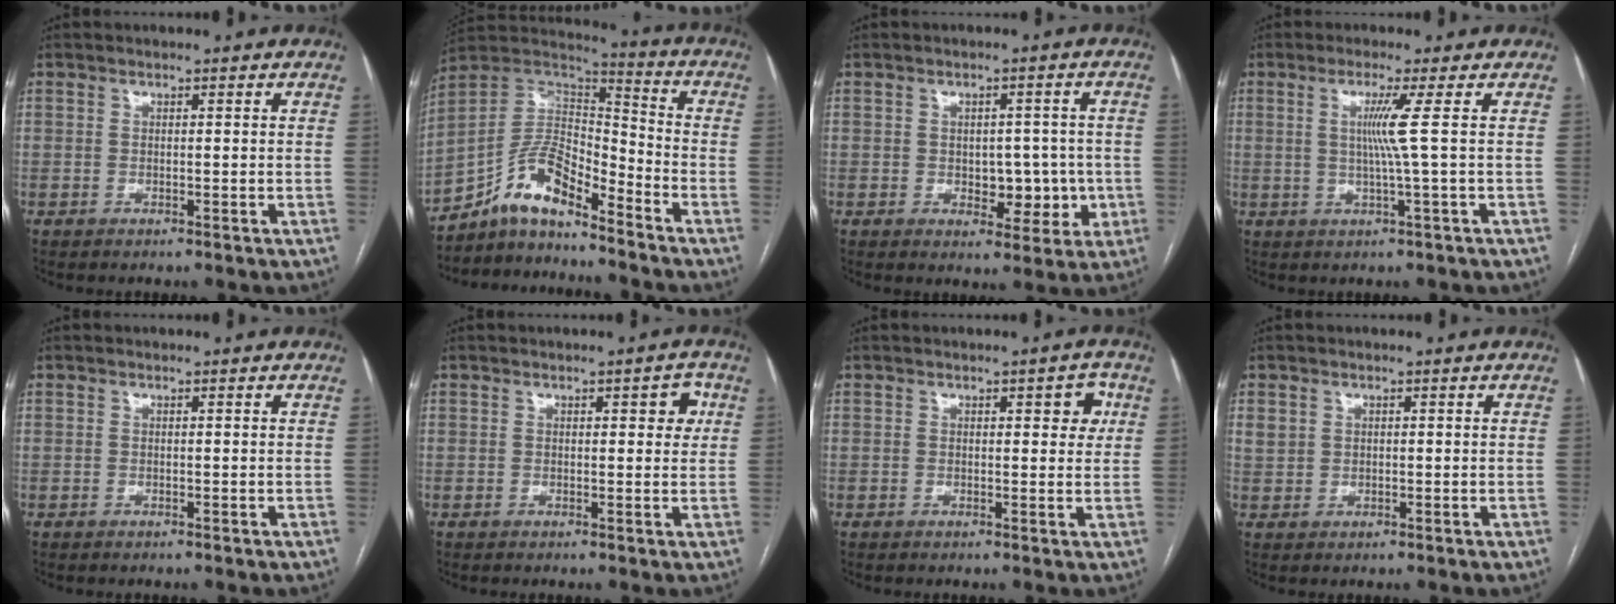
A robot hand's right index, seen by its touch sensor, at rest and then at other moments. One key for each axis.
{"total": 11.1, "fx": -8.5, "fy": 3.0, "fz": 6.4, "tx": -0.122, "ty": 0.037, "tz": -0.156}
{"total": 5.8, "fx": -0.8, "fy": 3.8, "fz": 4.3, "tx": -0.044, "ty": 0.014, "tz": 0.000}
{"total": 4.4, "fx": 0.6, "fy": -1.8, "fz": 4.0, "tx": -0.078, "ty": -0.005, "tz": 0.013}
{"total": 0.0}
{"total": 3.2, "fx": 1.1, "fy": 1.3, "fz": 2.7, "tx": -0.025, "ty": 0.008, "tz": 0.010}
{"total": 3.5, "fx": 1.3, "fy": 1.4, "fz": 2.9, "tx": -0.028, "ty": 0.008, "tz": 0.012}
{"total": 2.1, "fx": 0.9, "fy": 1.8, "fz": 0.6, "tx": -0.011, "ty": 0.011, "tz": 0.019}